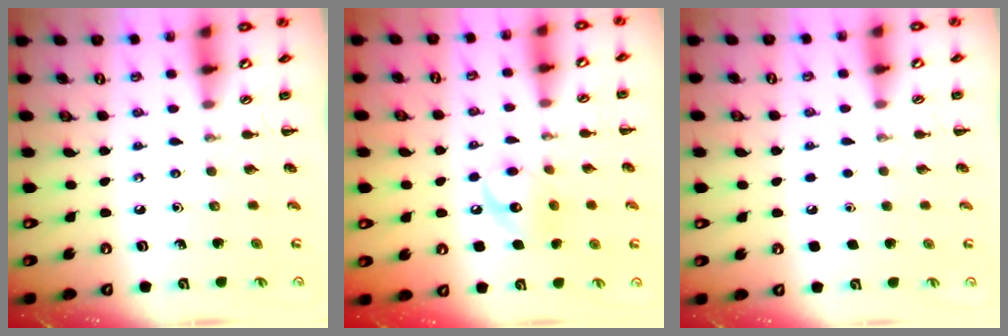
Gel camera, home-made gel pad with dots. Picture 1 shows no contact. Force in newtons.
{"total": 9.6, "press": 9.6, "slide": 0.4}
{"total": 1.6, "press": 1.6, "slide": 0.1}